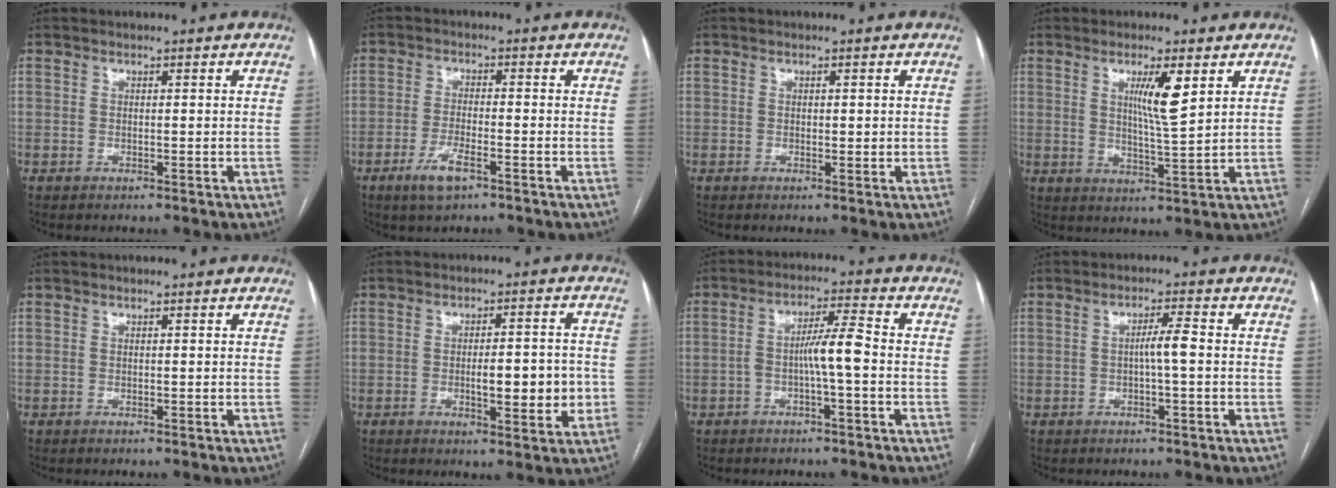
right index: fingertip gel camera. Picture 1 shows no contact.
{"total": 4.7, "force": [-2.7, 1.1, 3.7], "torque": [-0.078, -0.004, -0.048]}
{"total": 1.1, "force": [0.3, 0.6, 0.8], "torque": [-0.010, -0.002, 0.005]}
{"total": 6.4, "force": [2.7, 0.1, 5.8], "torque": [-0.101, -0.011, 0.048]}
{"total": 0.0}
{"total": 7.7, "force": [-1.4, 2.1, 7.3], "torque": [-0.104, 0.006, -0.016]}
{"total": 5.8, "force": [-1.2, 0.3, 5.6], "torque": [-0.099, 0.016, -0.020]}
{"total": 3.1, "force": [-0.2, 0.0, 3.1], "torque": [-0.054, 0.003, -0.002]}